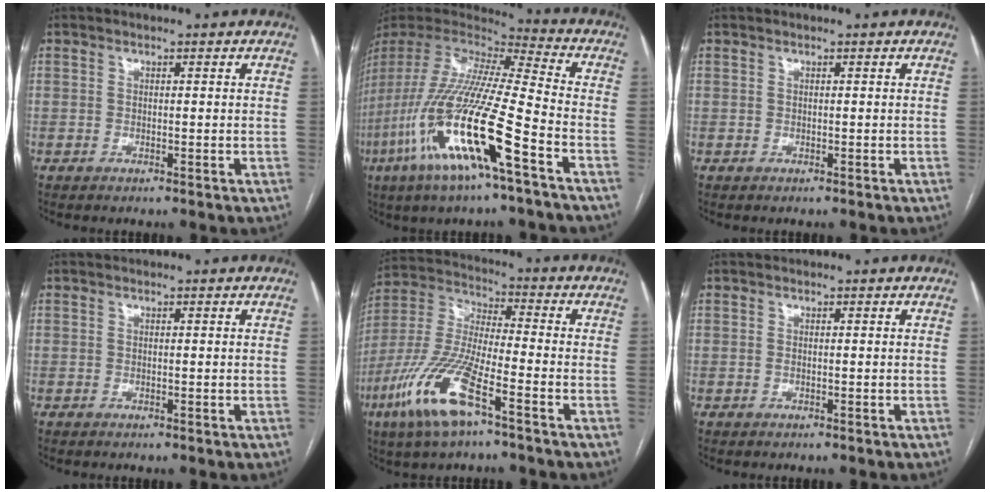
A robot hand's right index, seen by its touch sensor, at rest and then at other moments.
{"total": 22.6, "force": [-9.7, 1.5, 20.3], "torque": [-0.447, -0.054, -0.193]}
{"total": 0.0}
{"total": 0.0}
{"total": 14.5, "force": [-7.6, 2.6, 12.1], "torque": [-0.265, -0.022, -0.147]}
{"total": 0.0}